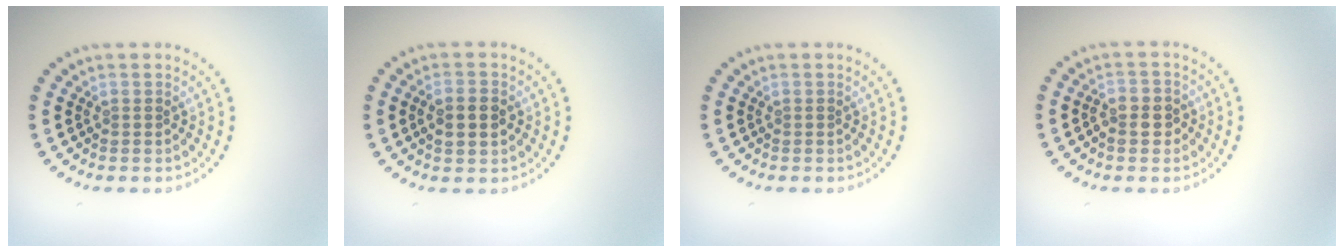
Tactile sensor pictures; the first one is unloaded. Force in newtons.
{"total": 2.6, "press": 2.6, "slide": 0.1}
{"total": 0.0}
{"total": 2.1, "press": 2.0, "slide": 0.6}